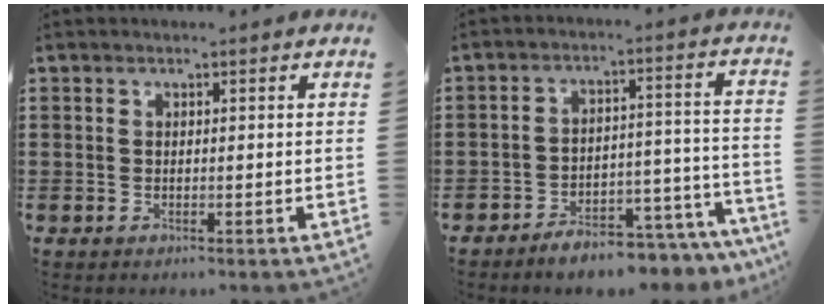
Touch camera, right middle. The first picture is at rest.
{"total": 5.4, "force": [-5.2, 0.5, 1.5], "torque": [-0.025, 0.008, -0.096]}